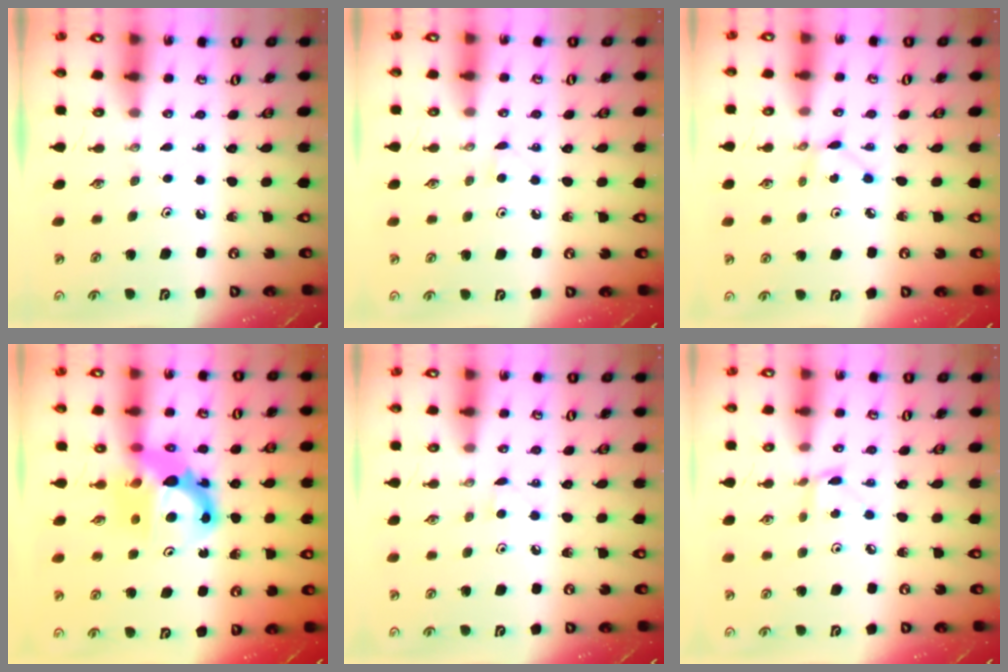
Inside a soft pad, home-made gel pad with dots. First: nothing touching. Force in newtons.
{"total": 3.5, "press": 3.5, "slide": 0.3}
{"total": 2.3, "press": 2.3, "slide": 0.0}
{"total": 9.7, "press": 9.7, "slide": 0.8}
{"total": 2.9, "press": 2.9, "slide": 0.4}
{"total": 3.5, "press": 3.5, "slide": 0.4}